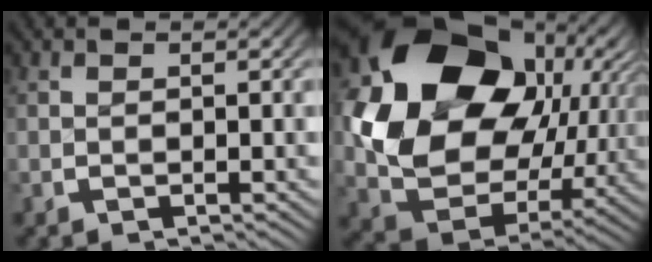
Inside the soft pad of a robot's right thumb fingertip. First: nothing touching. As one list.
[{"total": 22.2, "force": [2.5, 15.5, 15.6], "torque": [-0.324, -0.021, 0.045]}]